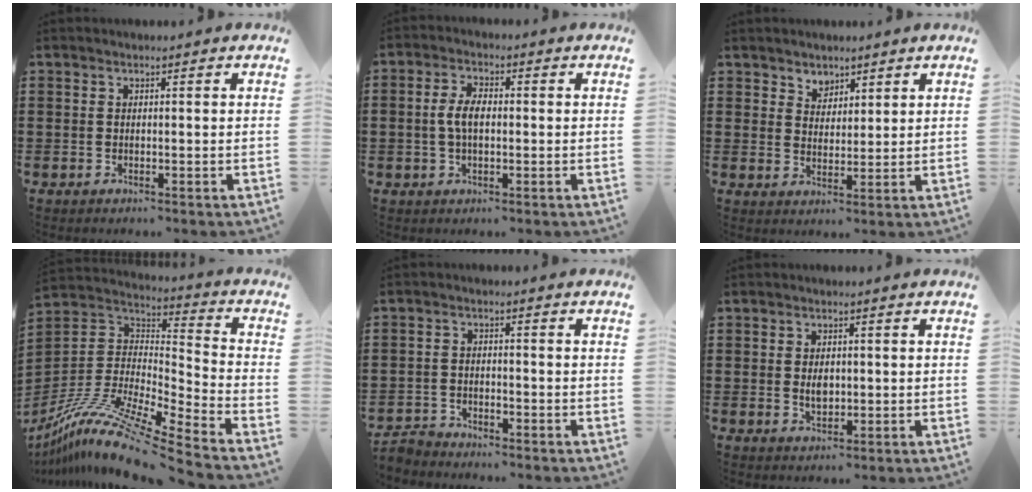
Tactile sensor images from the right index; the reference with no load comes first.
{"total": 4.5, "force": [-0.1, 2.3, 3.9], "torque": [-0.097, -0.001, -0.010]}
{"total": 3.4, "force": [2.6, 2.2, -0.1], "torque": [-0.011, 0.007, 0.050]}
{"total": 13.1, "force": [-10.3, 0.8, 8.0], "torque": [-0.162, 0.000, -0.200]}
{"total": 2.5, "force": [-2.4, 0.7, -0.1], "torque": [-0.005, 0.005, -0.052]}
{"total": 2.6, "force": [0.0, 1.7, 2.0], "torque": [-0.032, 0.002, -0.002]}